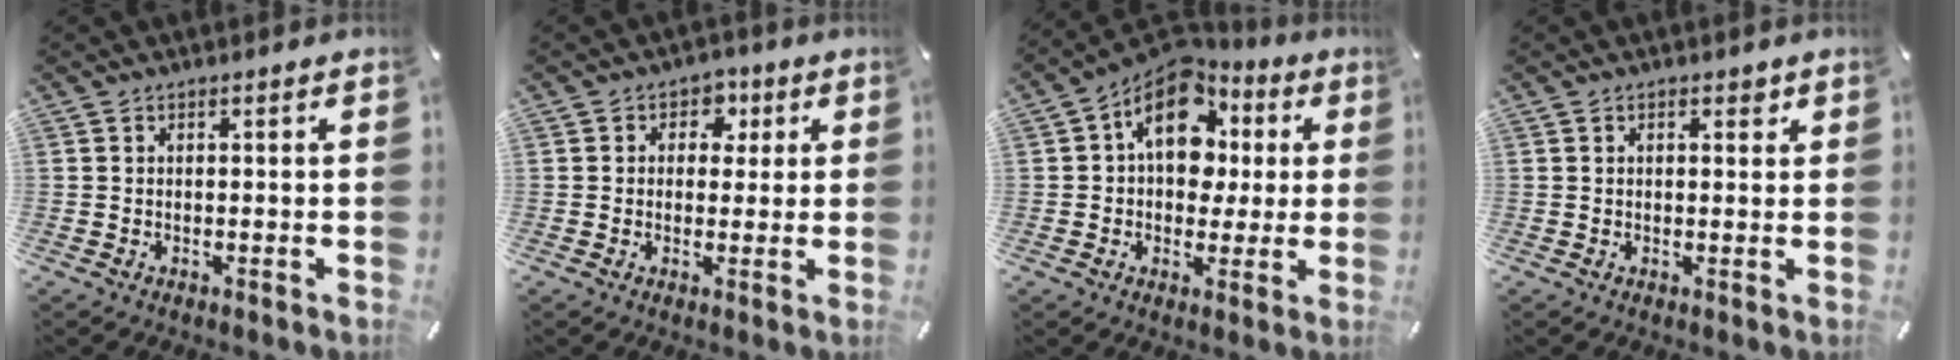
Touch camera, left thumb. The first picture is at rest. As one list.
[{"total": 4.7, "force": [0.7, 4.2, 2.1], "torque": [-0.017, 0.004, 0.005]}, {"total": 14.3, "force": [4.5, 10.4, 8.8], "torque": [-0.144, -0.022, 0.082]}, {"total": 1.9, "force": [0.8, 1.1, 1.3], "torque": [-0.011, 0.000, 0.009]}]